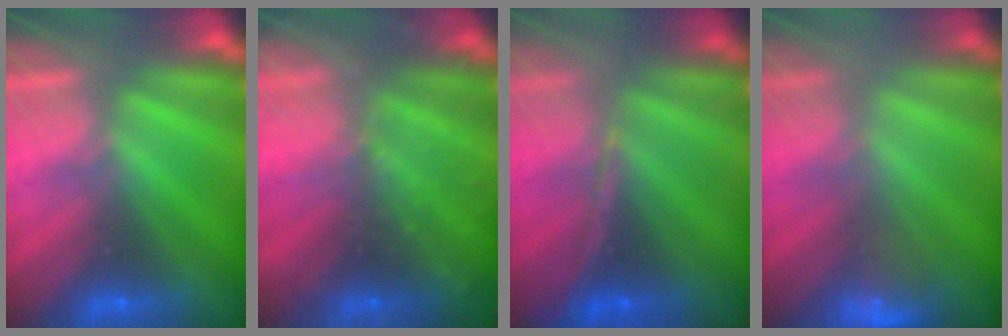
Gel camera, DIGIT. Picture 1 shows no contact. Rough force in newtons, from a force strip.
{"total": 6.9}
{"total": 1.3}
{"total": 2.3}